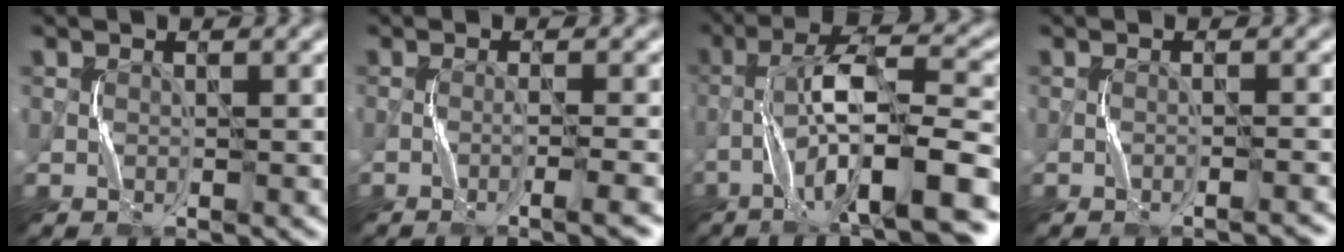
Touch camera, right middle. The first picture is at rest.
{"total": 3.1, "force": [-1.3, 0.3, 2.8], "torque": [-0.038, 0.008, -0.028]}
{"total": 11.1, "force": [-4.5, 2.4, 9.9], "torque": [-0.168, 0.019, -0.073]}
{"total": 1.0, "force": [-0.8, -0.2, 0.5], "torque": [-0.011, 0.009, -0.014]}